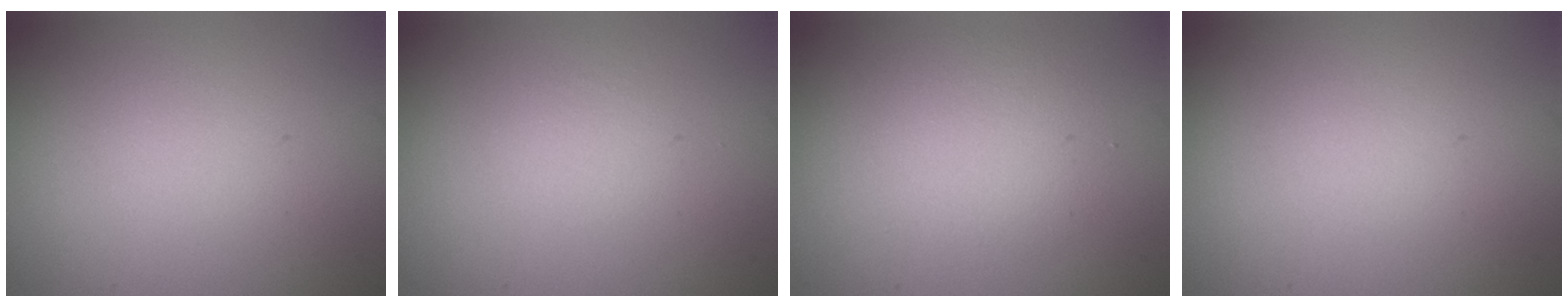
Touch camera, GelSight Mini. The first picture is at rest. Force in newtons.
{"total": 0.0}
{"total": 2.8, "press": 2.8, "slide": 0.2}
{"total": 0.0}